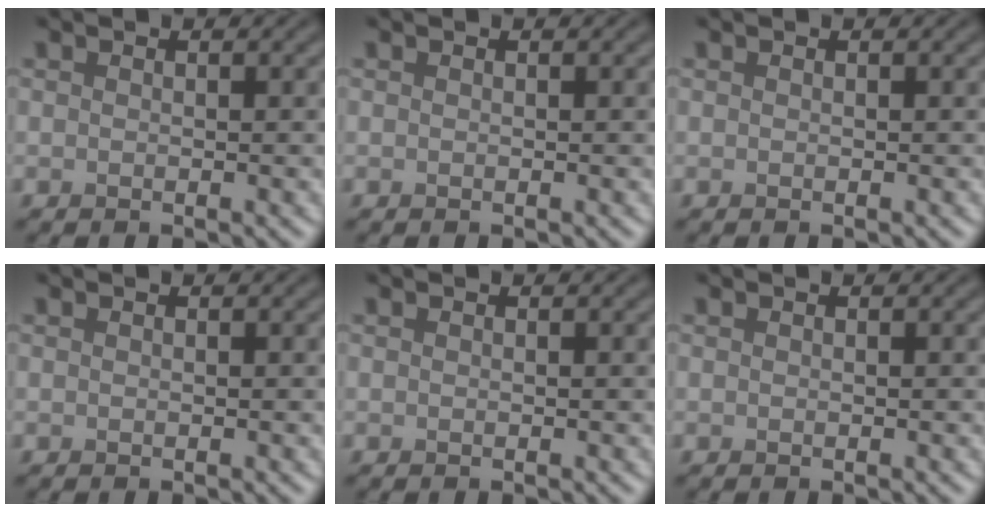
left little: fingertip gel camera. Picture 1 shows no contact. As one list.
[{"total": 0.0}, {"total": 0.0}, {"total": 0.0}, {"total": 0.0}, {"total": 0.0}]